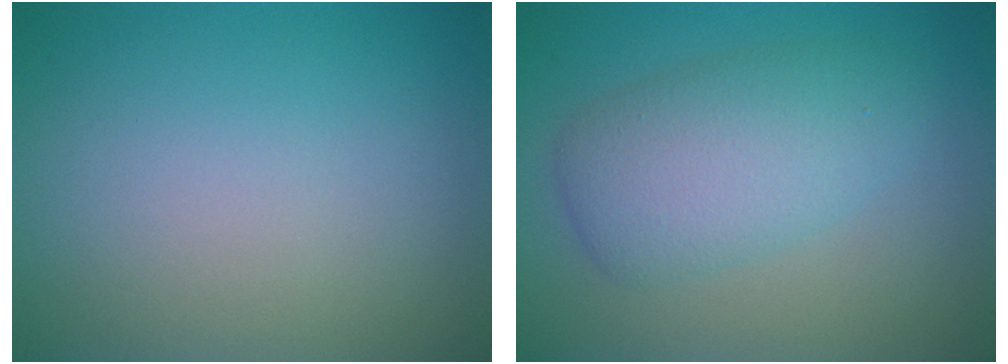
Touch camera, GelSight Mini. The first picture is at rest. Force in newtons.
{"total": 5.0, "press": 5.0, "slide": 0.3}